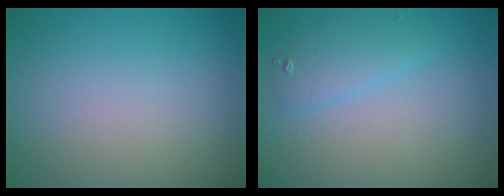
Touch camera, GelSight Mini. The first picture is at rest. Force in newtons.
{"total": 2.4, "press": 2.4, "slide": 0.1}